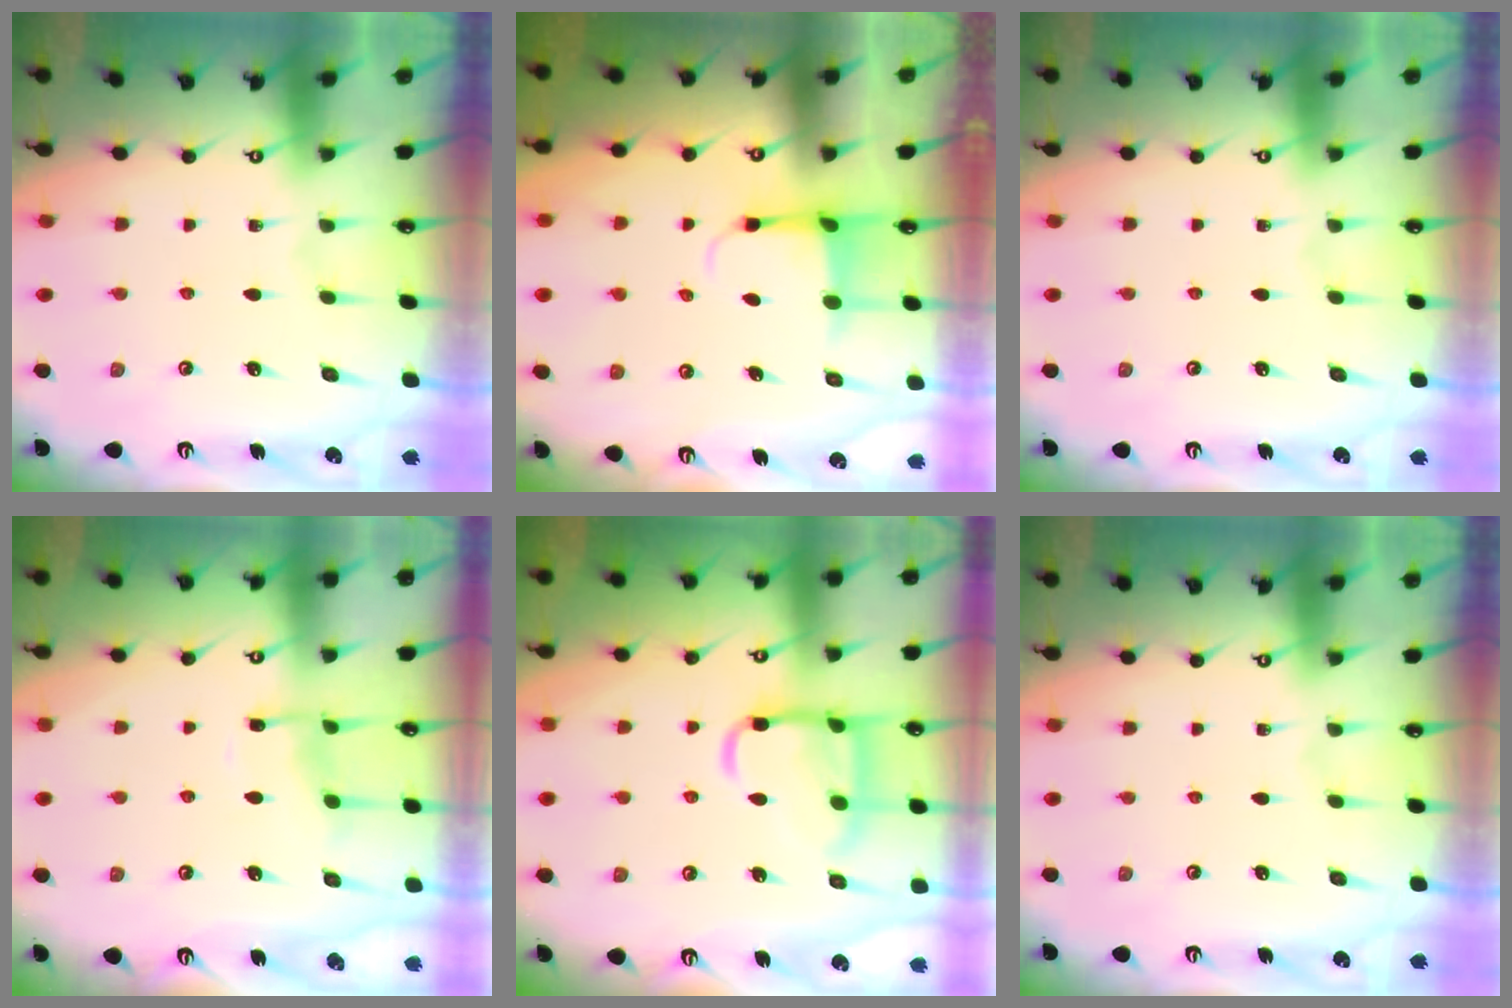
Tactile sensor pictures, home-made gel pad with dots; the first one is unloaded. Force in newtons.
{"total": 3.9, "press": 3.7, "slide": 1.3}
{"total": 0.0}
{"total": 8.1, "press": 8.0, "slide": 0.7}
{"total": 13.8, "press": 13.8, "slide": 1.3}
{"total": 0.0}